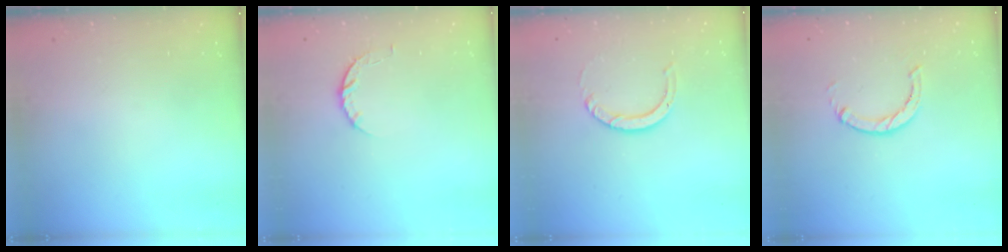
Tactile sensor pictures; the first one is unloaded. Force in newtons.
{"total": 3.9, "press": 3.9, "slide": 0.6}
{"total": 4.0, "press": 4.0, "slide": 0.3}
{"total": 1.0, "press": 0.9, "slide": 0.3}